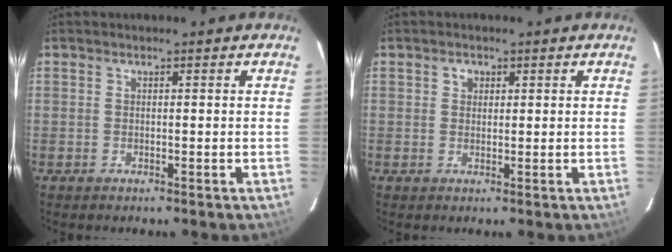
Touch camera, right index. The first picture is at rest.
{"total": 1.6, "force": [0.6, 1.4, 0.5], "torque": [-0.006, 0.007, 0.009]}